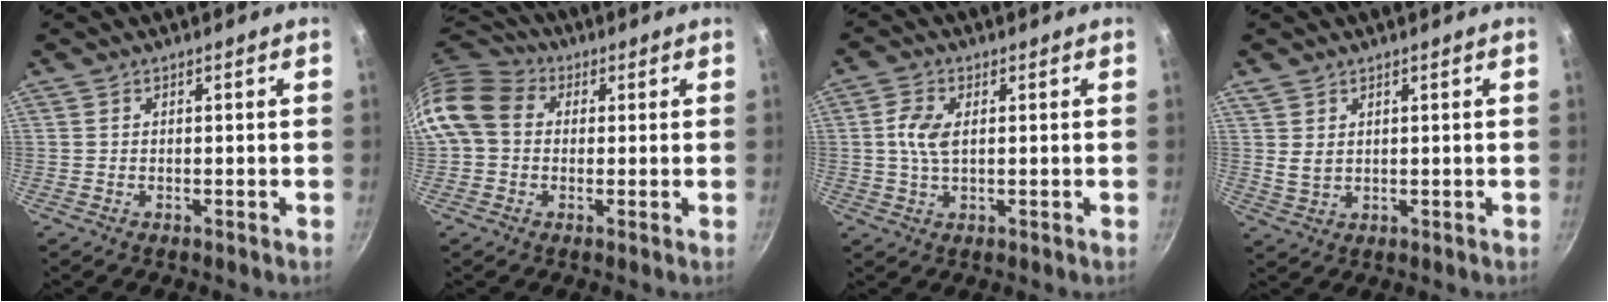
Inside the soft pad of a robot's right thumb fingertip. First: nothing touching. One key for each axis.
{"total": 11.7, "fx": 1.5, "fy": 9.5, "fz": 6.6, "tx": -0.108, "ty": 0.025, "tz": 0.009}
{"total": 5.3, "fx": 0.8, "fy": 2.9, "fz": 4.4, "tx": -0.089, "ty": 0.010, "tz": 0.014}
{"total": 3.4, "fx": 0.6, "fy": 2.6, "fz": 2.1, "tx": -0.037, "ty": -0.003, "tz": 0.015}